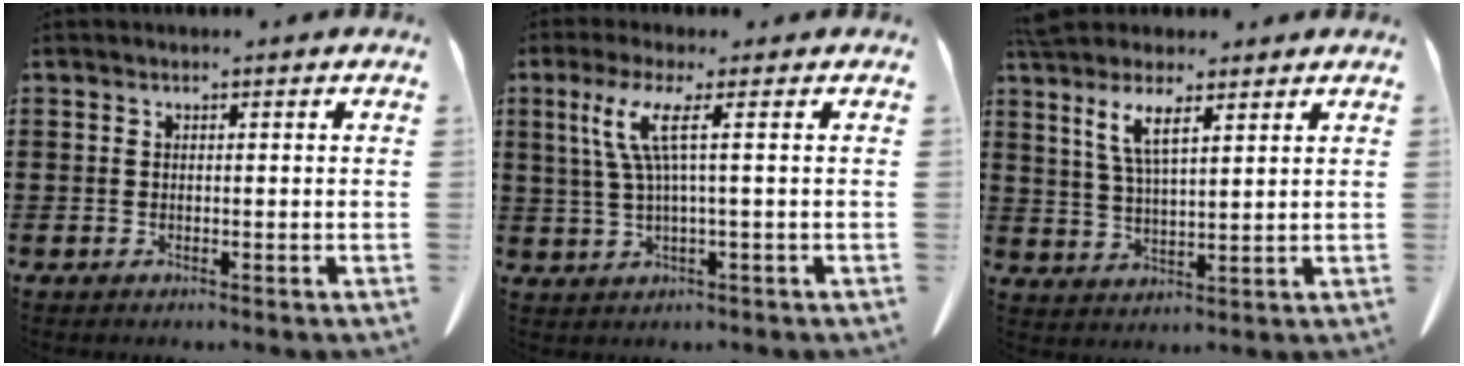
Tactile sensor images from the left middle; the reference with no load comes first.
{"total": 6.5, "force": [1.7, -0.2, 6.3], "torque": [-0.140, -0.009, 0.019]}
{"total": 6.4, "force": [4.1, 1.5, 4.7], "torque": [-0.104, -0.005, 0.072]}